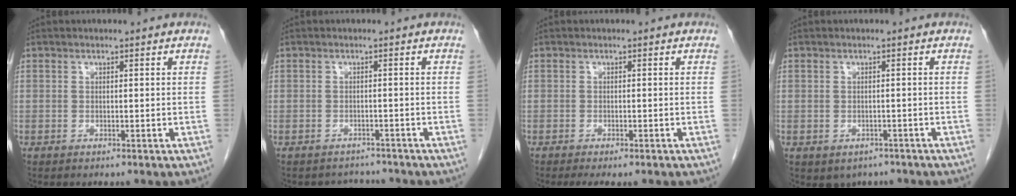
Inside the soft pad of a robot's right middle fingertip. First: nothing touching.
{"total": 3.0, "force": [-2.8, 1.1, -0.6], "torque": [0.007, 0.005, -0.040]}
{"total": 4.0, "force": [-3.2, 1.0, 2.2], "torque": [-0.024, -0.009, -0.043]}
{"total": 3.5, "force": [-2.4, 2.3, 0.8], "torque": [-0.005, 0.004, -0.027]}